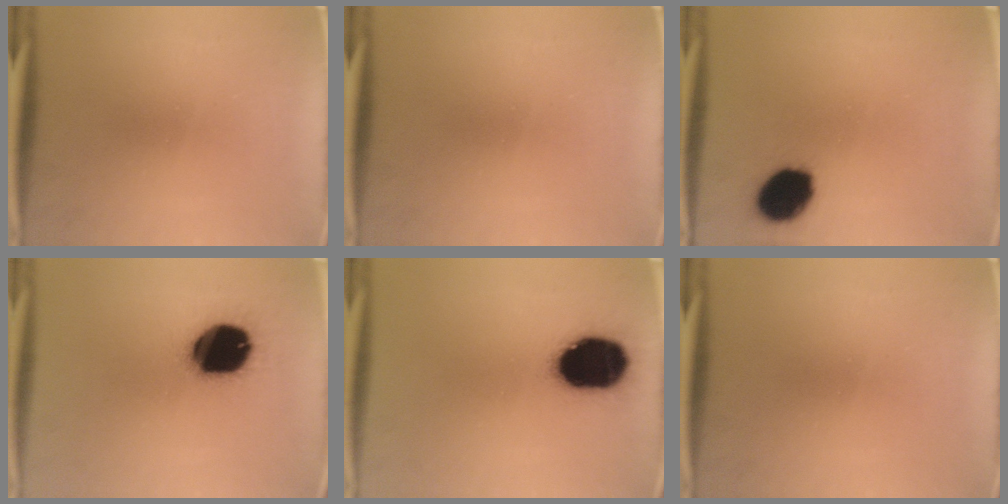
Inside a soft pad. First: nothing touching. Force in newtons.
{"total": 0.0}
{"total": 11.3}
{"total": 19.8}
{"total": 19.2}
{"total": 0.0}